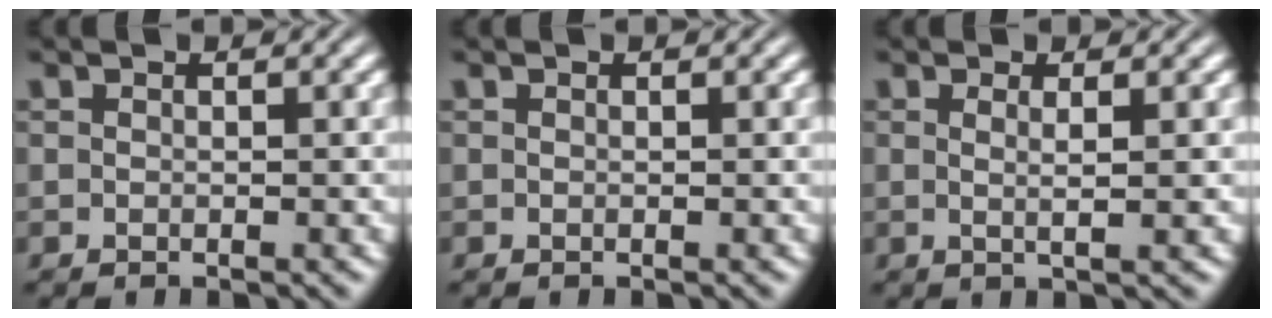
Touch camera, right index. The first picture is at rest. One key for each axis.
{"total": 0.0}
{"total": 1.7, "fx": 0.3, "fy": -1.1, "fz": 1.2, "tx": -0.020, "ty": -0.011, "tz": 0.012}